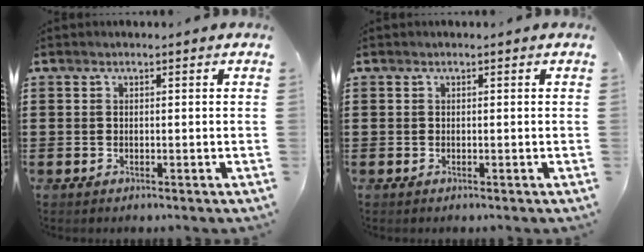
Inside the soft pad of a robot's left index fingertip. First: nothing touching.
{"total": 0.0}